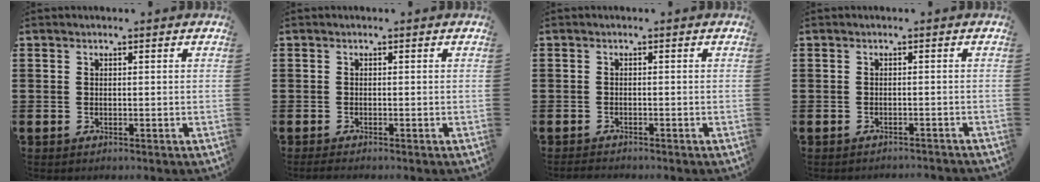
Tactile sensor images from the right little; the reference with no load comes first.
{"total": 0.6, "force": [-0.4, 0.0, 0.4], "torque": [-0.007, -0.001, -0.008]}
{"total": 0.0}
{"total": 0.8, "force": [-0.8, -0.1, 0.0], "torque": [-0.001, 0.000, -0.017]}